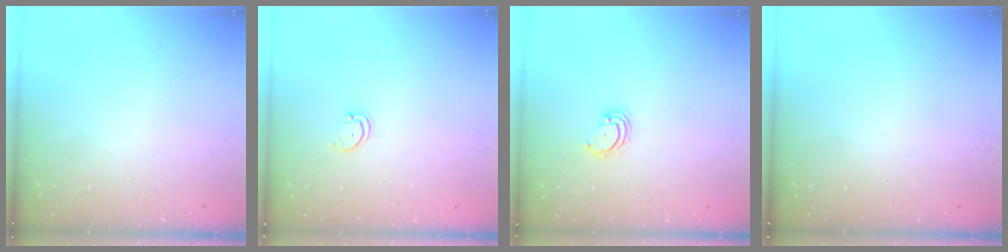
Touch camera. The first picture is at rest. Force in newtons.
{"total": 1.5, "press": 1.5, "slide": 0.1}
{"total": 2.8, "press": 2.8, "slide": 0.3}
{"total": 0.0}